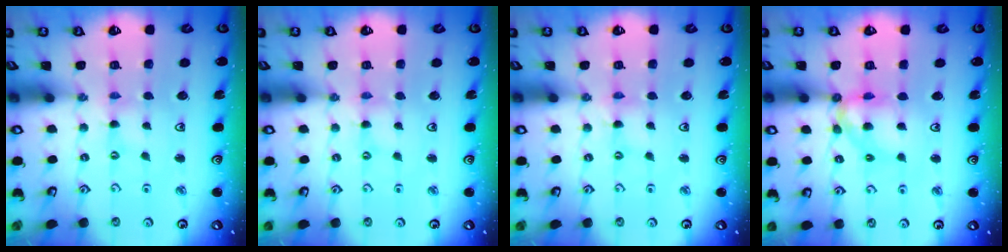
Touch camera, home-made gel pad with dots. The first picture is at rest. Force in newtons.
{"total": 1.7, "press": 1.7, "slide": 0.2}
{"total": 1.6, "press": 1.6, "slide": 0.3}
{"total": 10.7, "press": 10.6, "slide": 1.2}